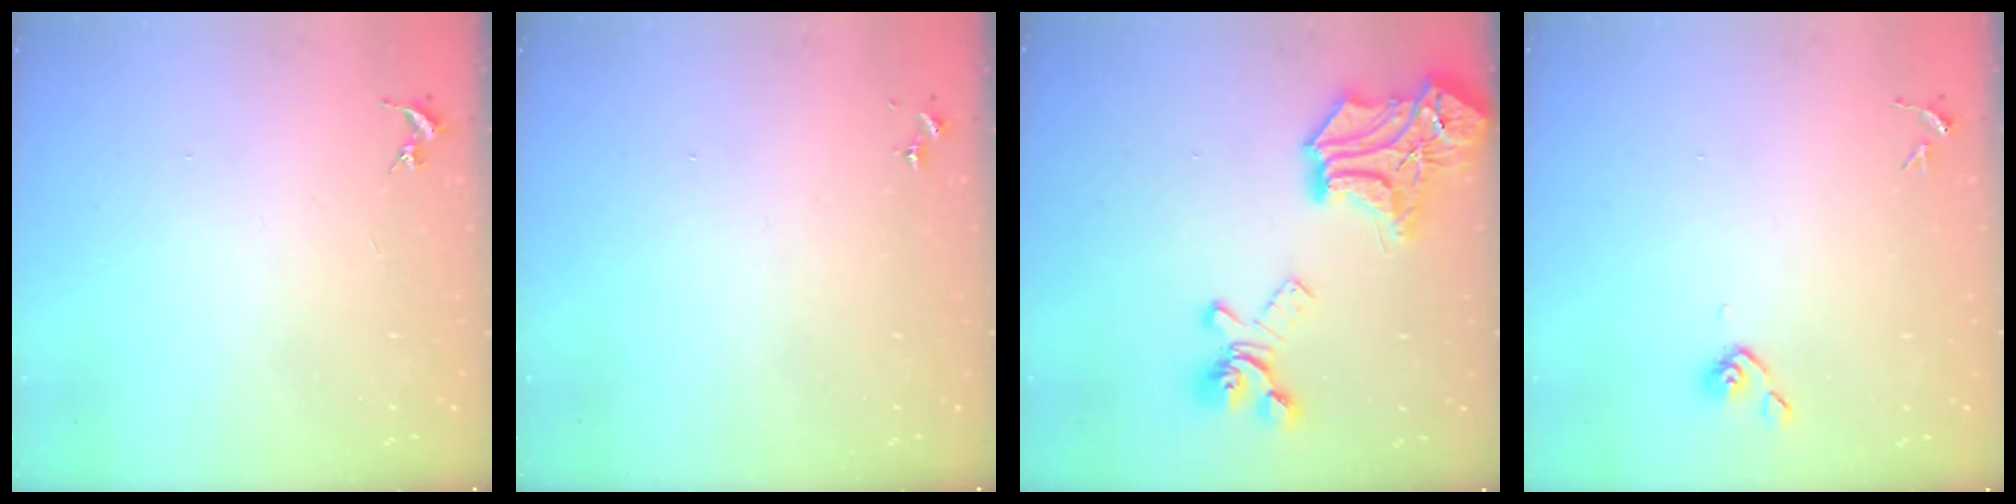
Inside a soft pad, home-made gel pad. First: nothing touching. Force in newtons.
{"total": 0.0}
{"total": 24.6, "press": 24.6, "slide": 0.7}
{"total": 4.3, "press": 4.1, "slide": 1.3}